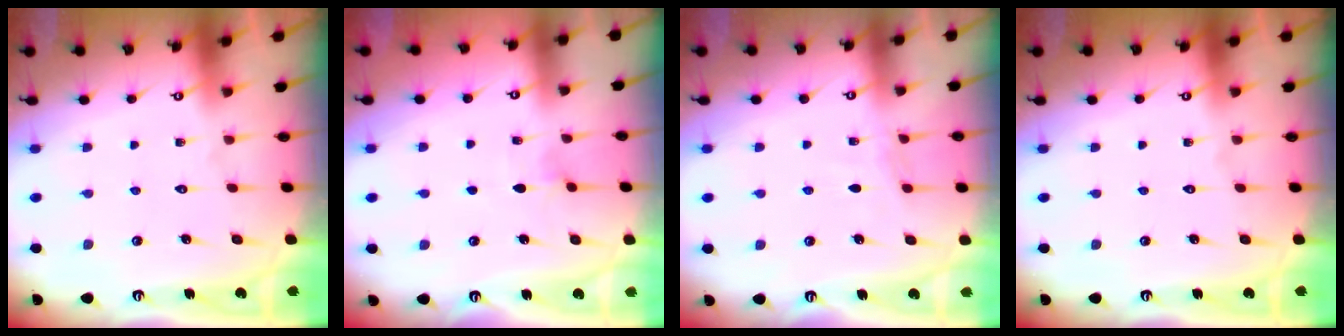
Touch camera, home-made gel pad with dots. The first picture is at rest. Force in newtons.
{"total": 4.6, "press": 4.3, "slide": 1.4}
{"total": 3.1, "press": 3.1, "slide": 0.3}
{"total": 0.0}